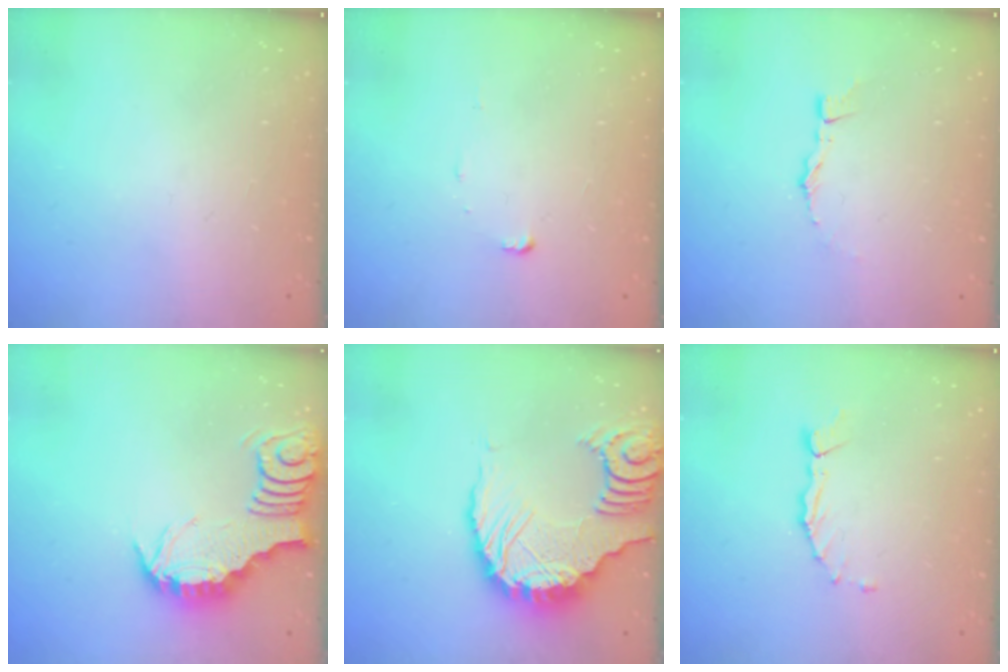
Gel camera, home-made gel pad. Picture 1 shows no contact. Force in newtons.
{"total": 5.4, "press": 5.4, "slide": 0.5}
{"total": 2.5, "press": 2.5, "slide": 0.2}
{"total": 3.5, "press": 3.5, "slide": 0.3}
{"total": 11.1, "press": 11.1, "slide": 1.3}
{"total": 1.0, "press": 1.0, "slide": 0.2}